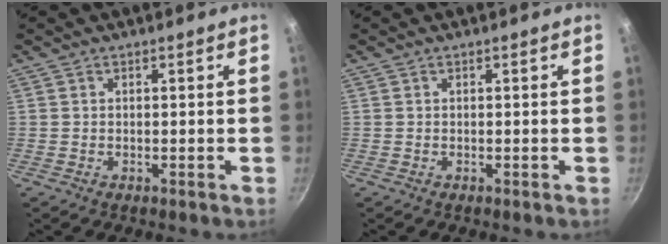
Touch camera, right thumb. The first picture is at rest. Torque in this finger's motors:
{"motor_torque": [0.32, -0.03, -0.05, -0.20, -0.02]}